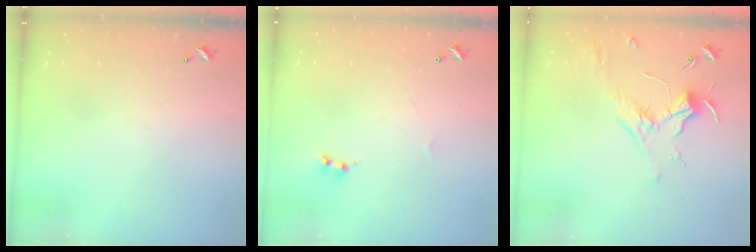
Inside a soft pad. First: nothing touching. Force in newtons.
{"total": 1.7, "press": 1.6, "slide": 0.6}
{"total": 1.8, "press": 1.7, "slide": 0.7}